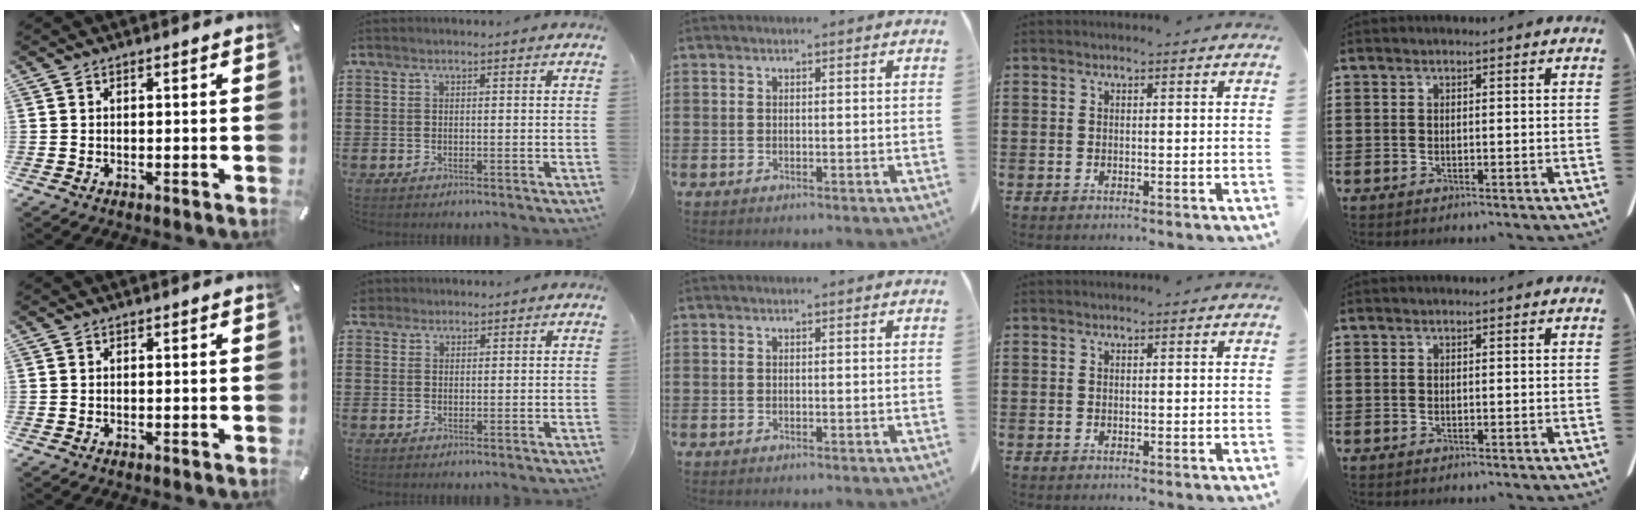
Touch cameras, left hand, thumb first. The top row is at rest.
{"index": {"total": 1.9, "force": [1.6, 1.0, 0.1], "torque": [-0.009, 0.007, 0.031]}}